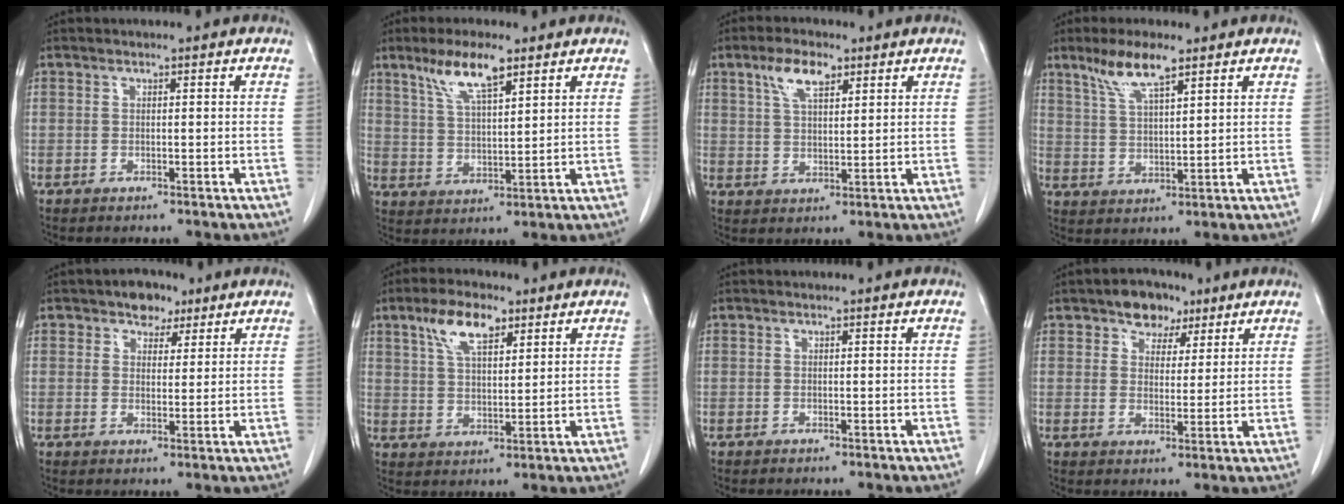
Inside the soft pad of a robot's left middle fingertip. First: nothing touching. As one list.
[{"total": 7.9, "force": [5.2, 1.6, 5.8], "torque": [-0.118, 0.005, 0.101]}, {"total": 6.0, "force": [3.4, 2.2, 4.3], "torque": [-0.089, 0.009, 0.065]}, {"total": 7.2, "force": [4.9, 1.2, 5.1], "torque": [-0.106, 0.005, 0.097]}, {"total": 4.4, "force": [2.8, 2.8, 1.7], "torque": [-0.020, 0.009, 0.046]}, {"total": 7.8, "force": [4.5, 2.9, 5.7], "torque": [-0.114, 0.014, 0.086]}, {"total": 0.0}, {"total": 5.9, "force": [3.8, 3.9, 2.4], "torque": [-0.027, 0.013, 0.060]}]